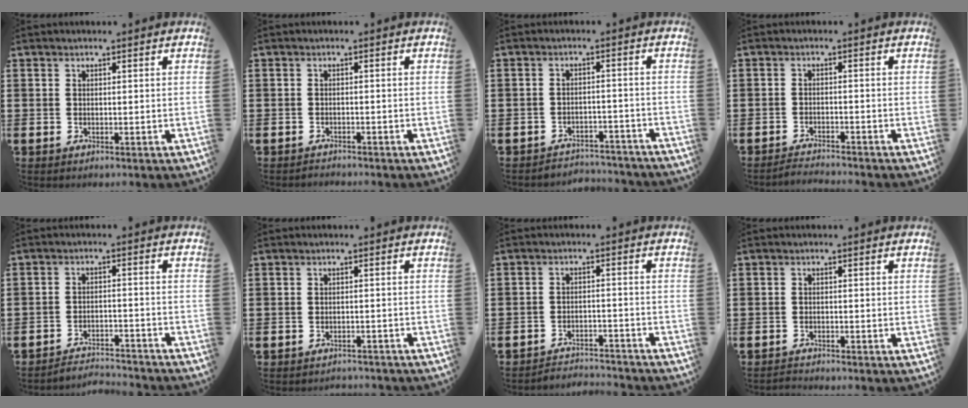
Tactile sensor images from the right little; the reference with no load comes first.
{"total": 0.8, "force": [-0.8, 0.0, -0.1], "torque": [-0.001, 0.001, -0.018]}
{"total": 2.8, "force": [-2.8, 0.2, -0.1], "torque": [-0.005, 0.004, -0.062]}
{"total": 1.7, "force": [-1.7, -0.1, 0.0], "torque": [-0.003, 0.004, -0.036]}
{"total": 2.9, "force": [-2.9, 0.0, -0.2], "torque": [-0.004, 0.003, -0.064]}
{"total": 1.1, "force": [-1.0, 0.0, -0.1], "torque": [-0.002, 0.000, -0.022]}
{"total": 2.8, "force": [-2.8, 0.0, -0.2], "torque": [-0.003, 0.004, -0.062]}
{"total": 0.9, "force": [-0.9, 0.0, -0.1], "torque": [-0.002, -0.001, -0.018]}